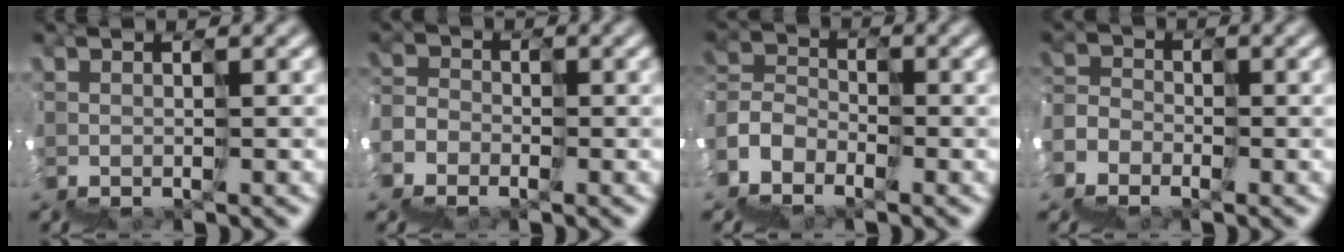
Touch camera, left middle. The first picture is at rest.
{"total": 6.3, "force": [-5.3, 3.0, -1.7], "torque": [0.036, -0.013, -0.083]}
{"total": 4.9, "force": [-4.2, 1.2, -2.1], "torque": [0.043, 0.005, -0.086]}
{"total": 6.3, "force": [-5.5, 2.3, -1.9], "torque": [0.035, -0.007, -0.085]}